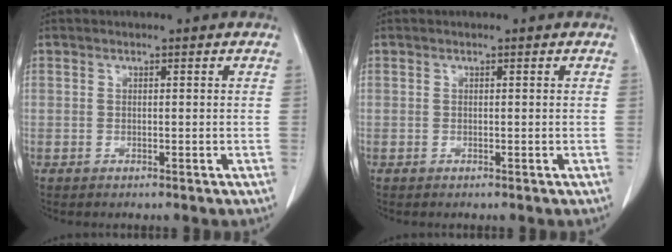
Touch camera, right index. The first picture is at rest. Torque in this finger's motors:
{"motor_torque": [-0.17, 0.13, 0.09, 0.01]}